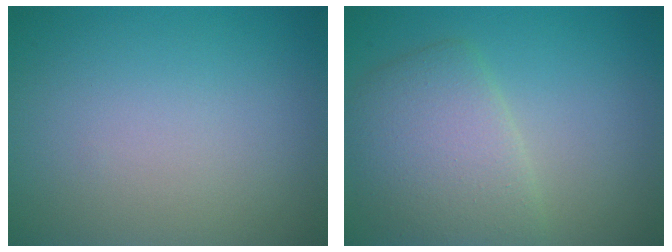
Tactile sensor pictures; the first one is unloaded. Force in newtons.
{"total": 5.0, "press": 5.0, "slide": 0.3}